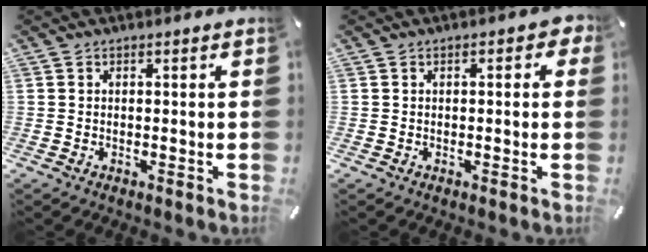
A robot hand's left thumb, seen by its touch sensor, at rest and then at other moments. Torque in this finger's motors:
{"motor_torque": [0.04, -0.04, 0.18, 0.14, 0.00]}